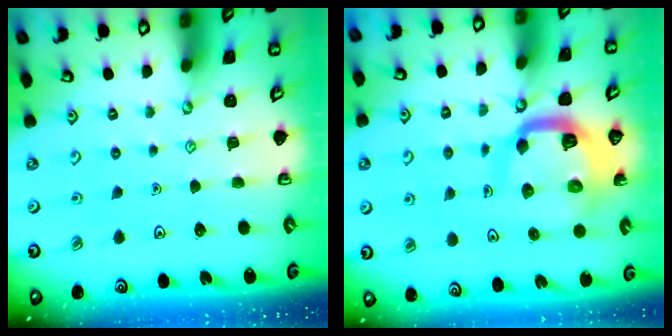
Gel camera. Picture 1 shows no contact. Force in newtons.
{"total": 12.8, "press": 12.7, "slide": 1.6}